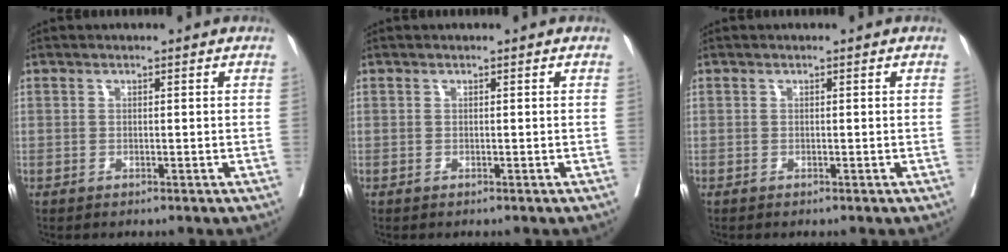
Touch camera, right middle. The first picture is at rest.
{"total": 0.0}
{"total": 0.0}